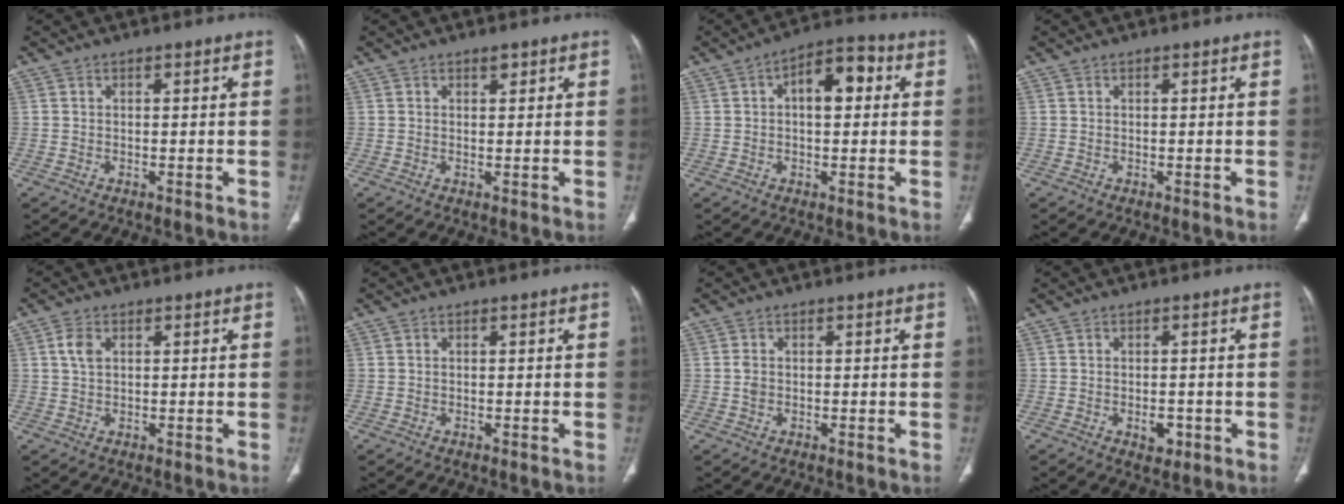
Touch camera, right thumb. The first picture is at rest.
{"total": 0.9, "force": [0.7, 0.4, 0.4], "torque": [-0.002, -0.005, 0.009]}
{"total": 7.9, "force": [1.4, 4.1, 6.6], "torque": [-0.083, 0.024, 0.012]}
{"total": 0.0}
{"total": 2.8, "force": [0.9, 1.7, 2.0], "torque": [-0.039, 0.003, 0.019]}
{"total": 0.0}
{"total": 1.4, "force": [-0.1, 1.1, 0.9], "torque": [-0.019, 0.000, -0.002]}
{"total": 2.9, "force": [-1.0, 1.8, 2.0], "torque": [-0.018, 0.002, -0.010]}